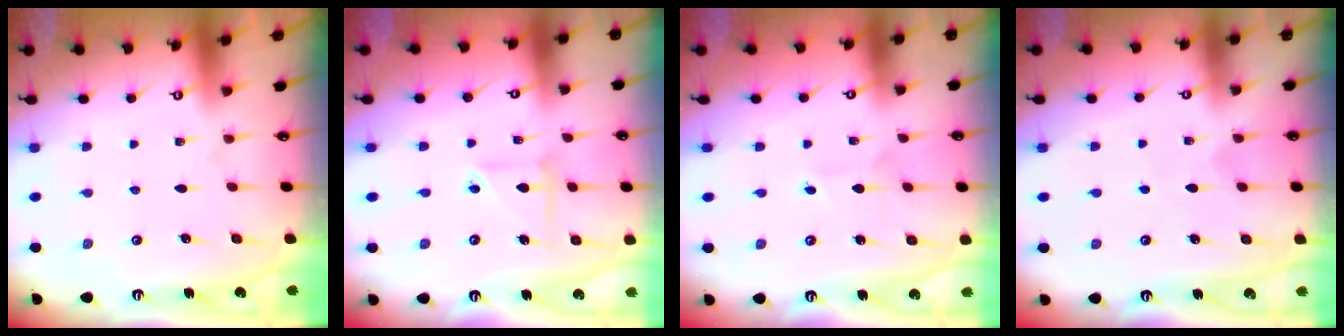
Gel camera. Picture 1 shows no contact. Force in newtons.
{"total": 5.2, "press": 5.2, "slide": 0.7}
{"total": 1.6, "press": 1.5, "slide": 0.1}
{"total": 3.3, "press": 3.3, "slide": 0.5}